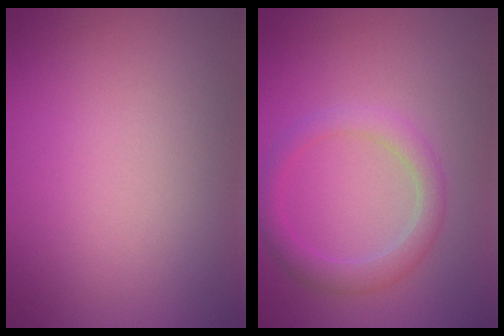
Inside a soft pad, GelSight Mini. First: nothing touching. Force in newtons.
{"total": 2.8, "press": 2.8, "slide": 0.1}